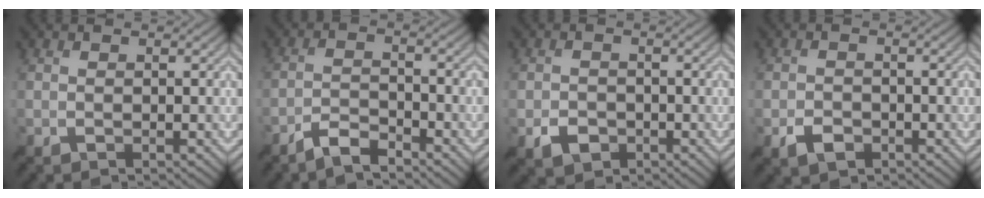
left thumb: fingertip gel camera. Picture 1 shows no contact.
{"total": 3.8, "force": [-3.2, 0.8, 1.9], "torque": [-0.037, 0.002, -0.069]}
{"total": 2.9, "force": [-1.5, 2.1, 1.3], "torque": [-0.023, -0.006, -0.028]}
{"total": 2.6, "force": [-1.5, 1.6, 1.4], "torque": [-0.025, -0.003, -0.028]}